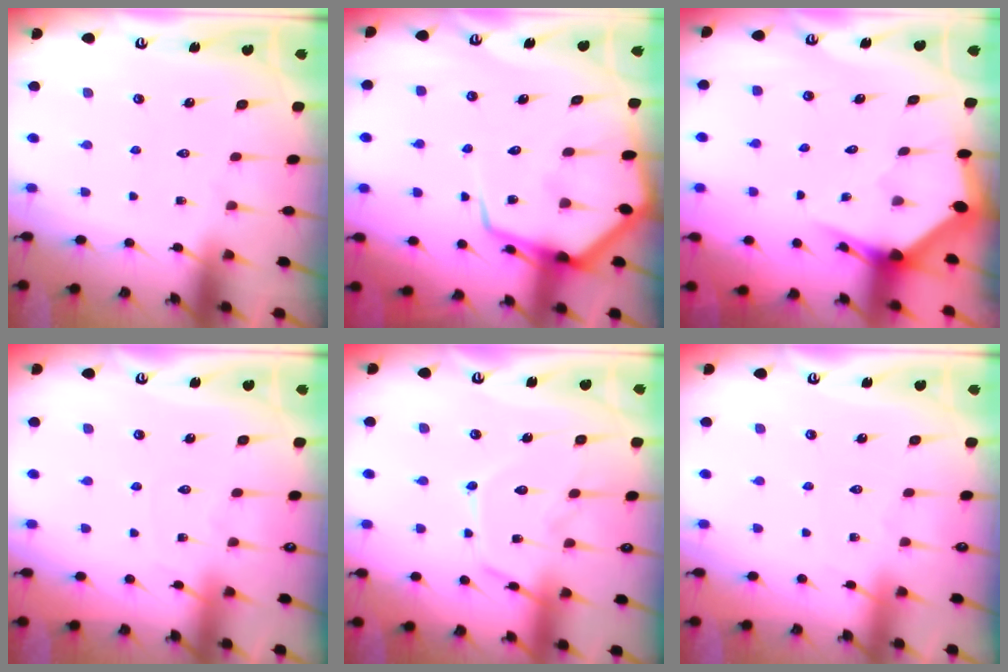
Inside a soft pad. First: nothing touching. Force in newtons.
{"total": 10.9, "press": 10.8, "slide": 1.1}
{"total": 3.4, "press": 3.4, "slide": 0.5}
{"total": 2.7, "press": 2.7, "slide": 0.3}
{"total": 12.9, "press": 12.9, "slide": 1.0}
{"total": 2.1, "press": 2.1, "slide": 0.3}